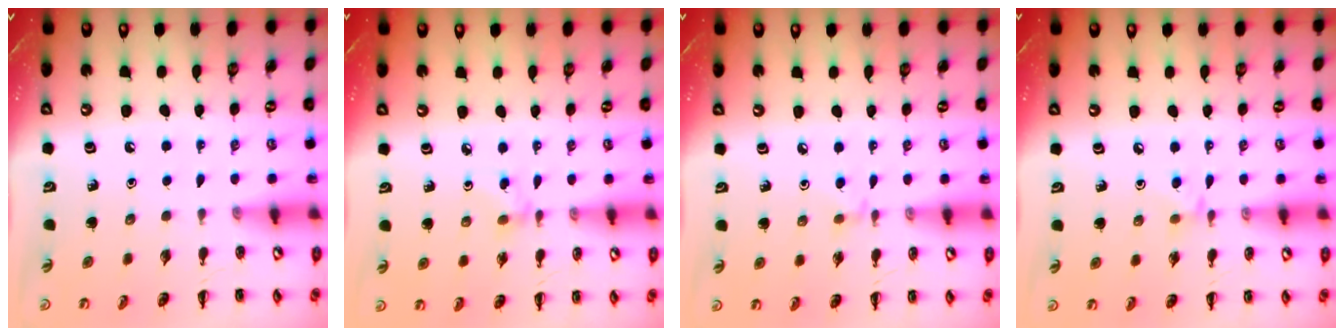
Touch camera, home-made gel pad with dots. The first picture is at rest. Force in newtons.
{"total": 3.5, "press": 3.2, "slide": 1.3}
{"total": 2.9, "press": 2.8, "slide": 0.9}
{"total": 4.6, "press": 4.3, "slide": 1.5}